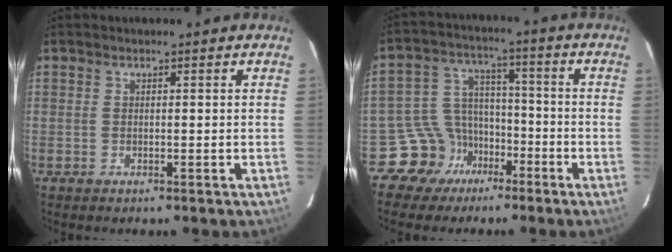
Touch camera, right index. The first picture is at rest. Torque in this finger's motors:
{"motor_torque": [0.13, -0.32, -0.46, -0.21]}